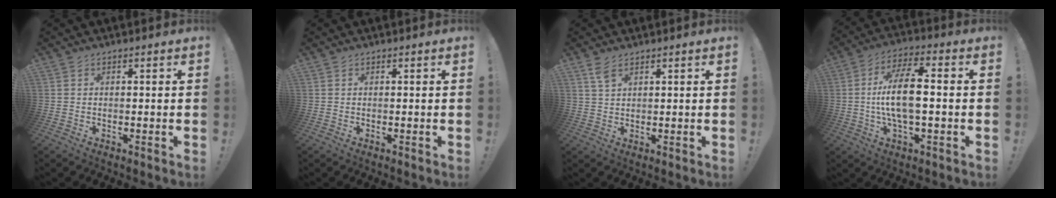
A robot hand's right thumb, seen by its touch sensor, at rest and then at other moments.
{"total": 0.0}
{"total": 3.9, "force": [2.6, 1.4, 2.6], "torque": [-0.040, -0.014, 0.045]}
{"total": 12.8, "force": [-0.4, 4.7, 11.9], "torque": [-0.216, 0.003, -0.013]}